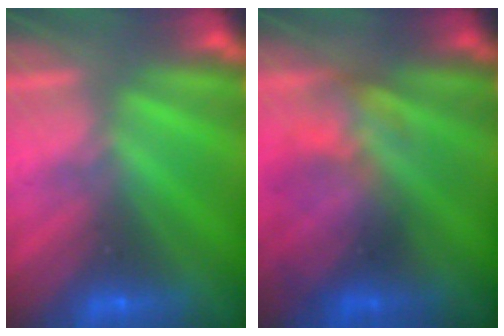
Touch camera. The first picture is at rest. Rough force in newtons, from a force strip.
{"total": 4.2}